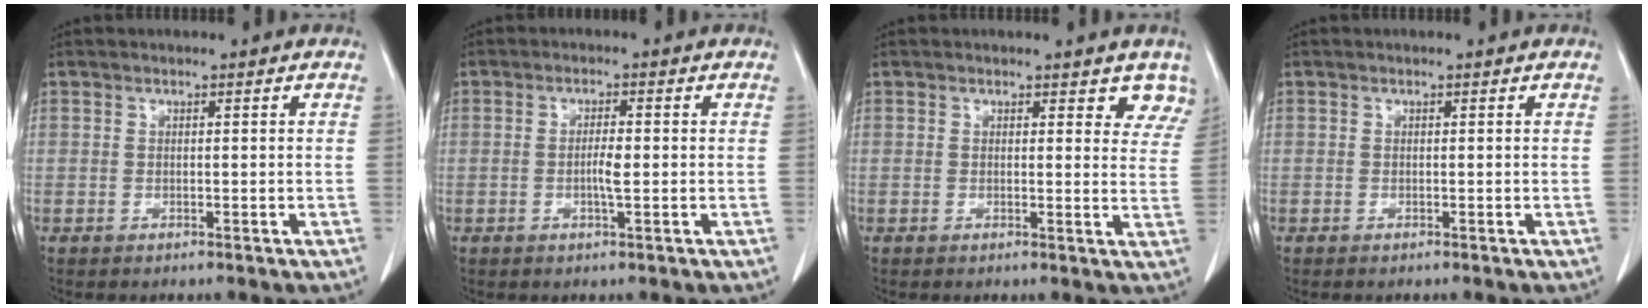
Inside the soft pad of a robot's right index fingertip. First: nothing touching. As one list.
[{"total": 2.7, "force": [-0.3, 0.3, 2.7], "torque": [-0.050, 0.000, -0.006]}, {"total": 4.9, "force": [4.3, 2.0, 1.3], "torque": [0.010, -0.015, 0.028]}, {"total": 0.0}]